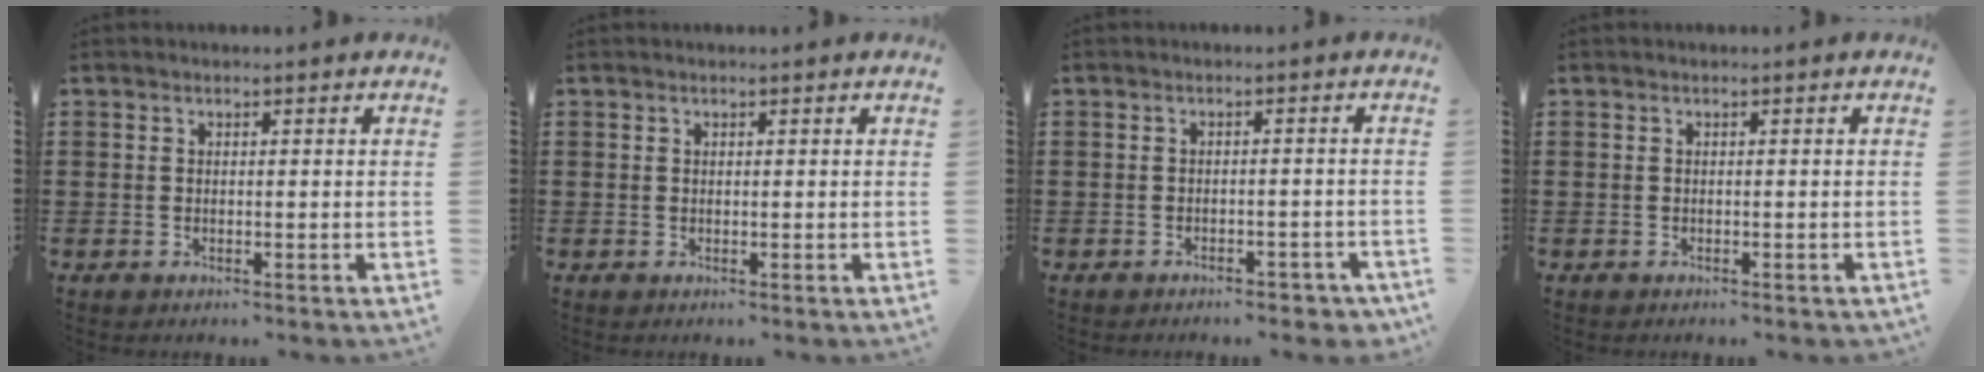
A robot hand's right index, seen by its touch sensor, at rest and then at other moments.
{"total": 0.0}
{"total": 1.9, "force": [-1.8, 0.2, 0.4], "torque": [-0.014, -0.003, -0.037]}
{"total": 0.0}